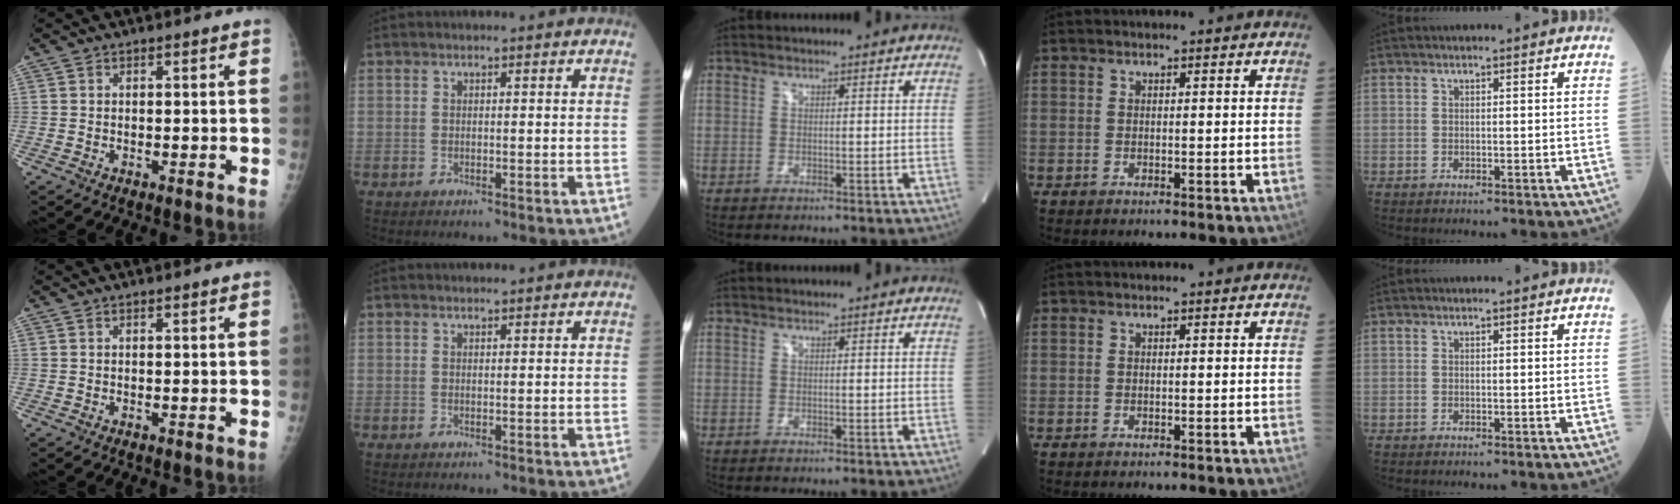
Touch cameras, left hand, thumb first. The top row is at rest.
{"thumb": {"total": 0.7, "force": [0.5, 0.1, 0.5], "torque": [-0.005, 0.000, 0.007]}, "index": {"total": 0.6, "force": [0.6, 0.0, 0.2], "torque": [-0.007, 0.004, 0.011]}}